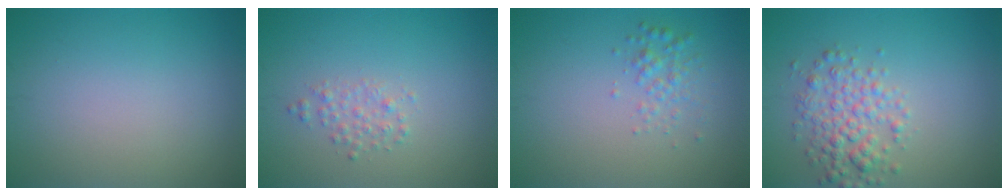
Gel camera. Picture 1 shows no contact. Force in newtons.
{"total": 1.4, "press": 1.4, "slide": 0.0}
{"total": 1.7, "press": 1.7, "slide": 0.1}
{"total": 3.5, "press": 3.5, "slide": 0.1}